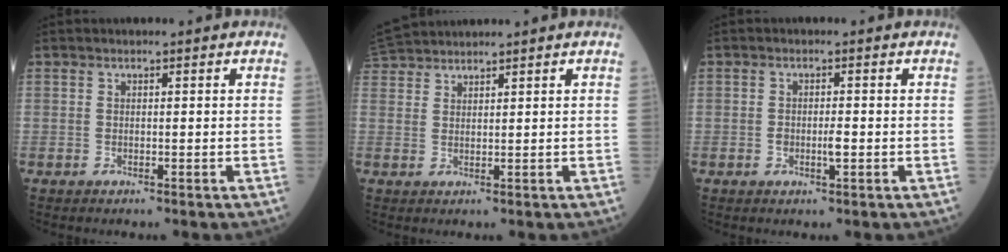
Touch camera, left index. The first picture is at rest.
{"total": 4.7, "force": [4.6, 0.1, 0.6], "torque": [-0.019, 0.033, 0.091]}
{"total": 1.8, "force": [-0.4, 0.4, 1.7], "torque": [-0.034, -0.001, -0.006]}